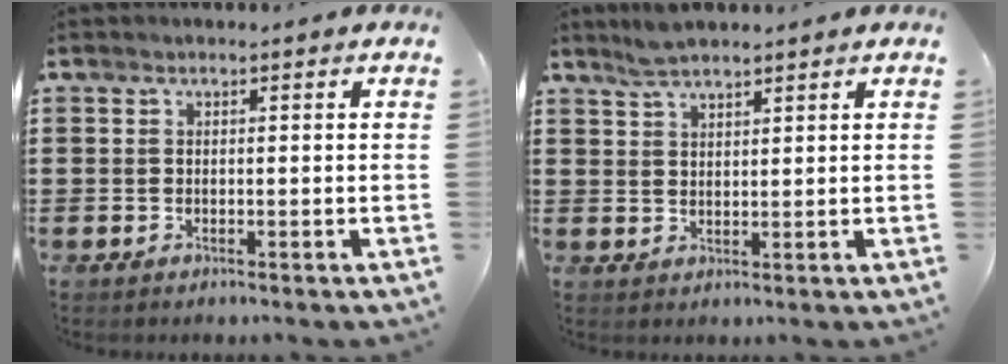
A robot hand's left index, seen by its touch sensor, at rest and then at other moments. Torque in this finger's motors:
{"motor_torque": [0.24, 0.49, -0.02, -0.09]}